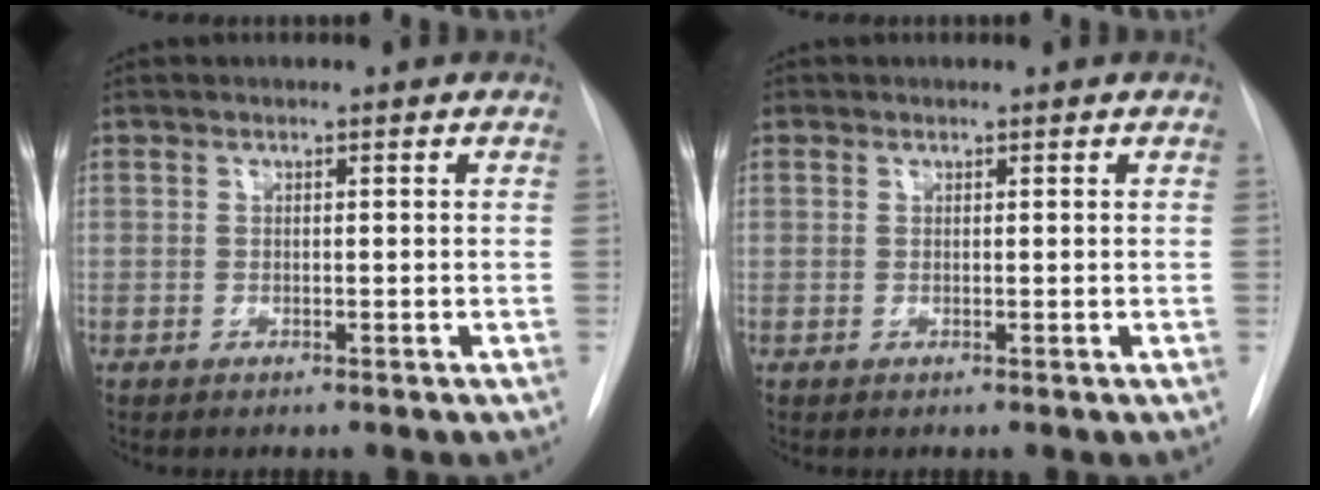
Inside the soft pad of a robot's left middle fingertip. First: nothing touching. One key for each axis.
{"total": 0.6, "fx": -0.1, "fy": -0.3, "fz": -0.5, "tx": 0.013, "ty": -0.006, "tz": -0.004}